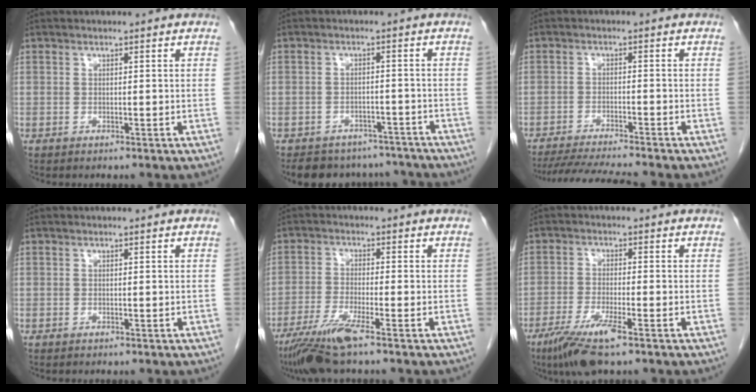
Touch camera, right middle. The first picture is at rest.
{"total": 10.5, "force": [-9.2, 4.7, 1.7], "torque": [-0.016, 0.016, -0.110]}
{"total": 8.8, "force": [-8.1, -0.6, 3.3], "torque": [-0.052, -0.014, -0.135]}
{"total": 0.0}
{"total": 7.2, "force": [-5.0, -0.2, 5.1], "torque": [-0.102, -0.024, -0.098]}
{"total": 7.4, "force": [-4.7, 0.6, 5.7], "torque": [-0.113, -0.019, -0.085]}